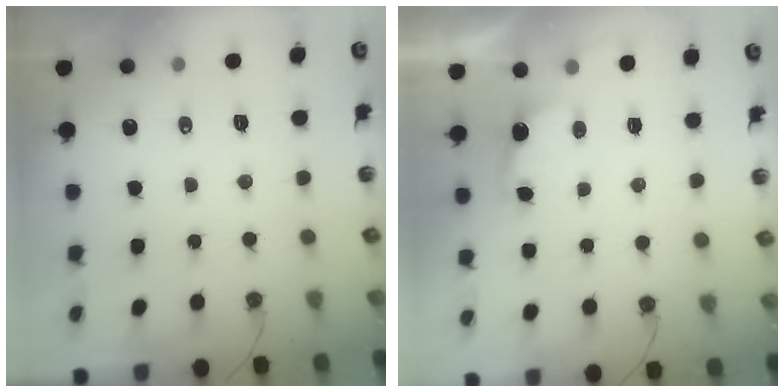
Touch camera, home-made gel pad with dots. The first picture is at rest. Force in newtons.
{"total": 1.4, "press": 1.0, "slide": 0.9}